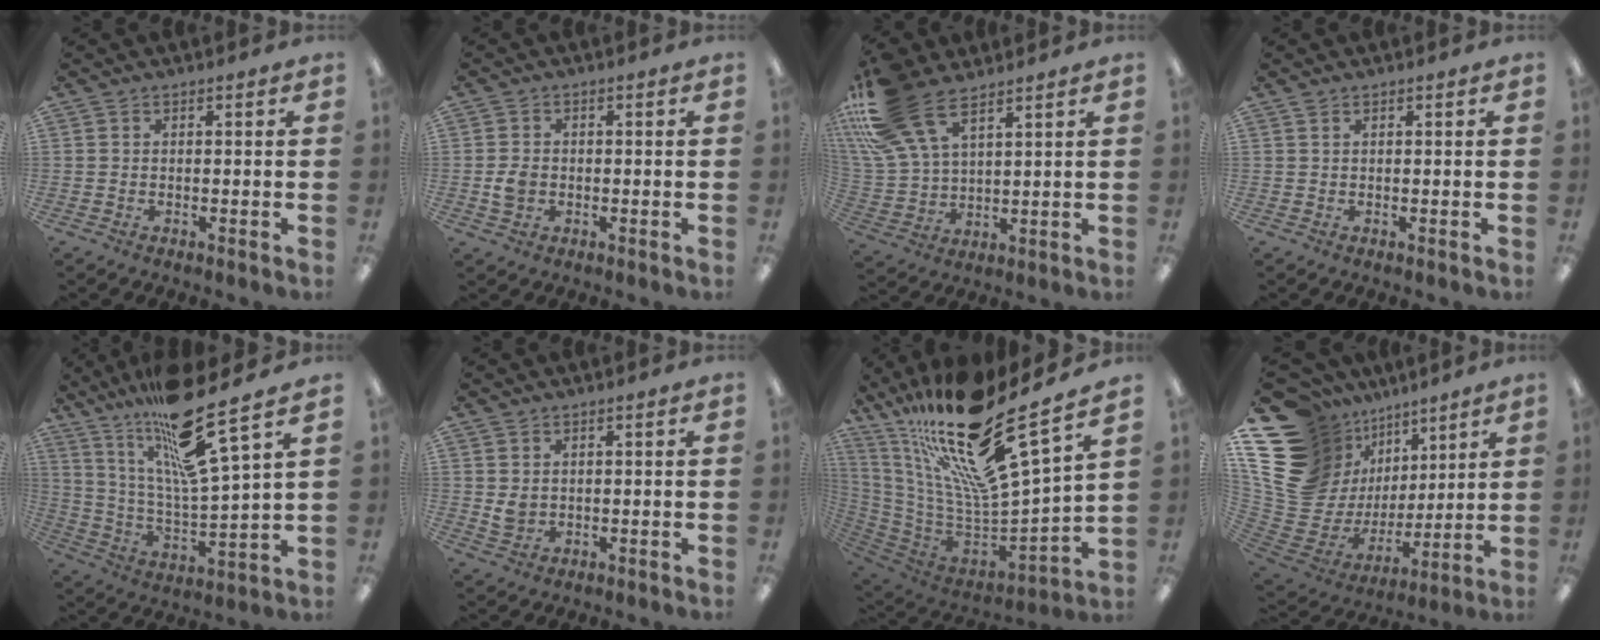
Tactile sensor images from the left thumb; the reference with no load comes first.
{"total": 3.3, "force": [-0.5, 2.8, 1.8], "torque": [-0.024, 0.001, -0.010]}
{"total": 18.7, "force": [11.7, 9.3, 11.1], "torque": [-0.263, -0.045, 0.219]}
{"total": 0.8, "force": [0.6, 0.4, 0.2], "torque": [-0.007, 0.000, 0.011]}
{"total": 21.3, "force": [15.7, 3.4, 13.9], "torque": [-0.253, -0.095, 0.255]}
{"total": 2.9, "force": [1.0, 2.5, 1.2], "torque": [-0.017, -0.002, 0.018]}
{"total": 25.3, "force": [16.9, 5.0, 18.1], "torque": [-0.307, -0.141, 0.278]}
{"total": 20.9, "force": [7.3, 17.2, 9.2], "torque": [-0.187, -0.081, 0.180]}